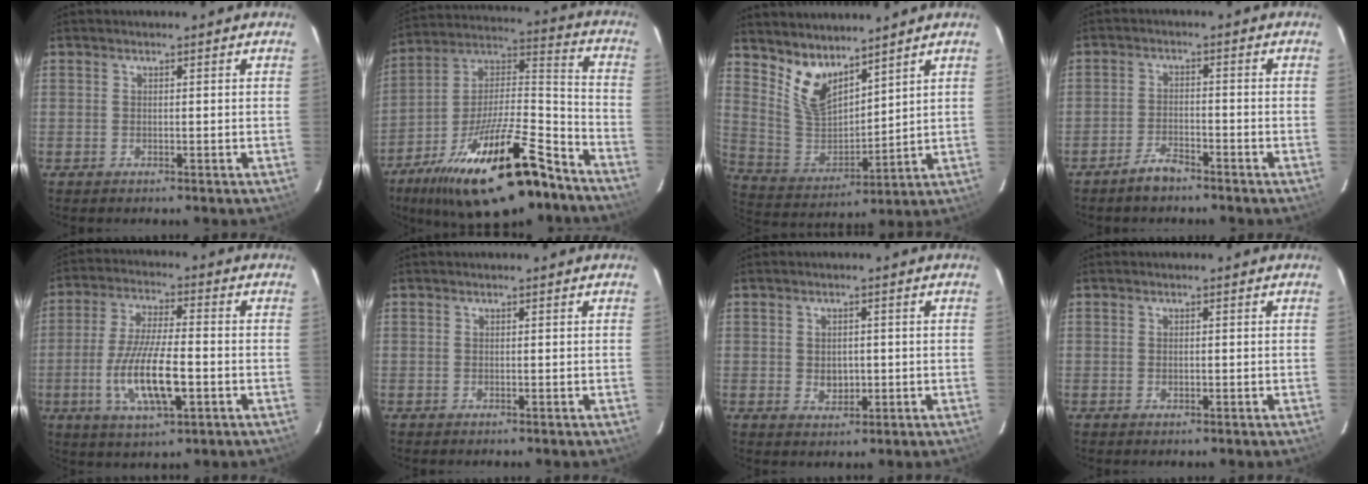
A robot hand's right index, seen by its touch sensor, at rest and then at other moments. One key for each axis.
{"total": 25.7, "fx": -17.4, "fy": 7.6, "fz": 17.4, "tx": -0.299, "ty": -0.005, "tz": -0.276}
{"total": 9.3, "fx": 7.1, "fy": 3.9, "fz": 4.6, "tx": -0.091, "ty": -0.006, "tz": 0.151}
{"total": 3.8, "fx": -3.3, "fy": 1.0, "fz": 1.7, "tx": -0.048, "ty": 0.006, "tz": -0.059}
{"total": 12.7, "fx": -3.7, "fy": 3.3, "fz": 11.7, "tx": -0.235, "ty": -0.009, "tz": -0.067}
{"total": 0.0}
{"total": 3.4, "fx": -0.3, "fy": 2.7, "fz": 2.0, "tx": -0.032, "ty": 0.002, "tz": -0.001}
{"total": 0.8, "fx": -0.2, "fy": 0.5, "fz": 0.6, "tx": -0.010, "ty": 0.003, "tz": -0.003}